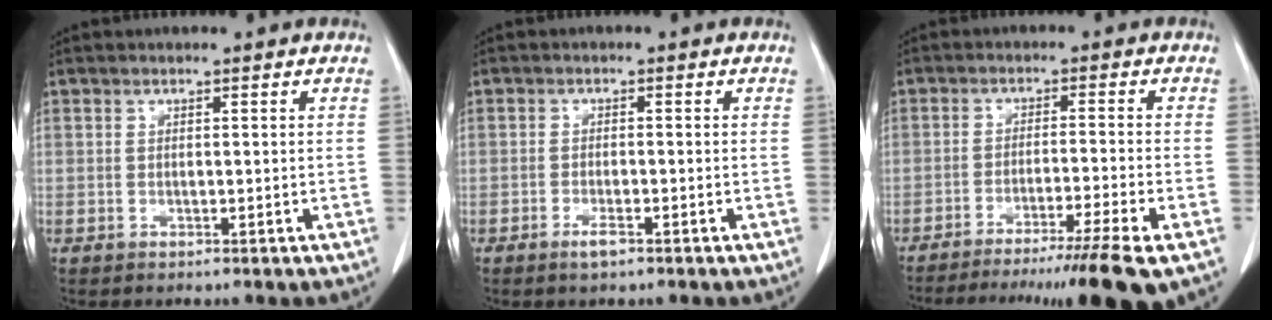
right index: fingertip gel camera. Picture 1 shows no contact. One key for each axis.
{"total": 1.9, "fx": -1.3, "fy": 0.3, "fz": 1.4, "tx": -0.028, "ty": -0.002, "tz": -0.024}
{"total": 13.0, "fx": -9.8, "fy": -2.1, "fz": 8.3, "tx": -0.109, "ty": -0.033, "tz": -0.151}